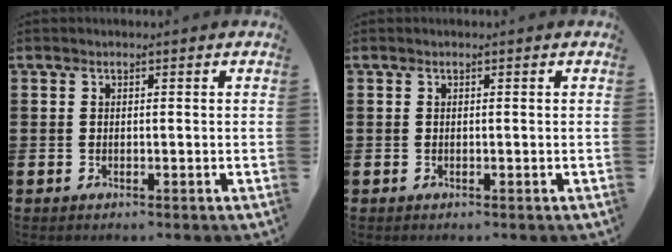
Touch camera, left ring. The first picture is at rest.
{"total": 0.0}